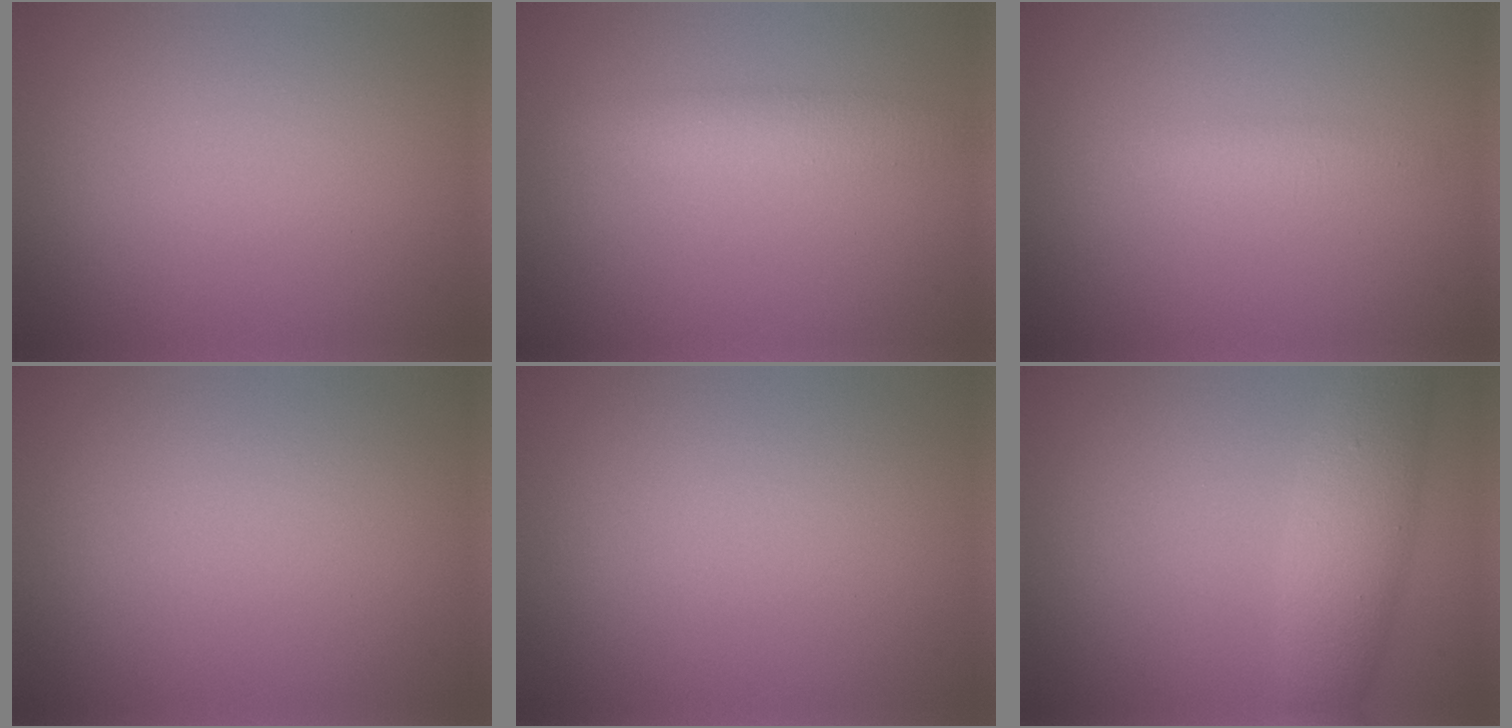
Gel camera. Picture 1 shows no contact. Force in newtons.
{"total": 2.4, "press": 2.4, "slide": 0.1}
{"total": 1.5, "press": 1.5, "slide": 0.0}
{"total": 0.0}
{"total": 0.0}
{"total": 4.6, "press": 4.6, "slide": 0.1}